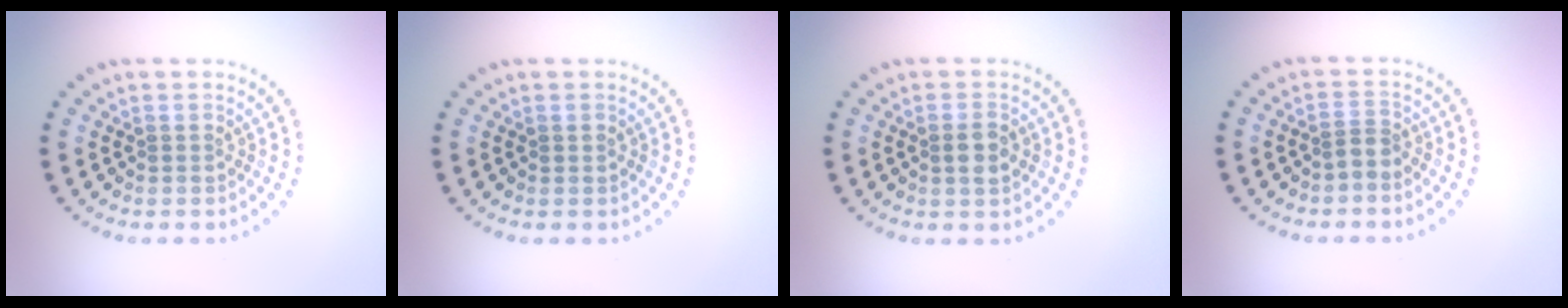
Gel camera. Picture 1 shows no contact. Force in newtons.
{"total": 0.5, "press": 0.5, "slide": 0.0}
{"total": 1.9, "press": 1.8, "slide": 0.5}
{"total": 1.3, "press": 0.8, "slide": 1.1}